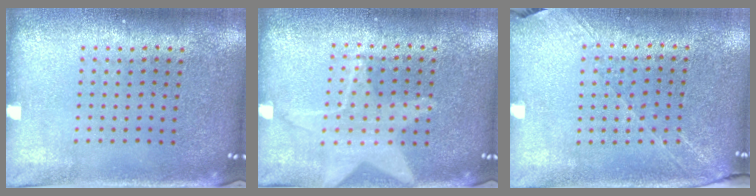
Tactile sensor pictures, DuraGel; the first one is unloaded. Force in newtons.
{"total": 1.3, "press": 1.3, "slide": 0.4}
{"total": 1.3, "press": 1.2, "slide": 0.4}